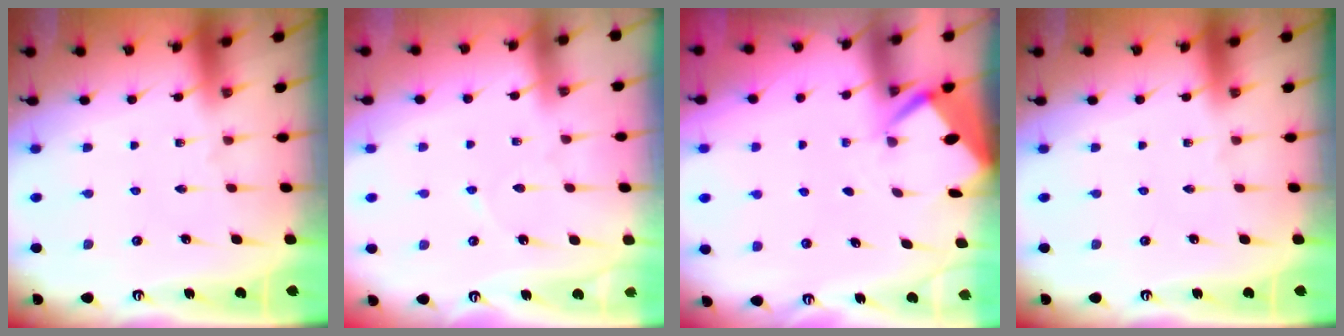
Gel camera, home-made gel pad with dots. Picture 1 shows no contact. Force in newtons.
{"total": 3.4, "press": 3.3, "slide": 0.5}
{"total": 2.6, "press": 2.6, "slide": 0.3}
{"total": 0.0}